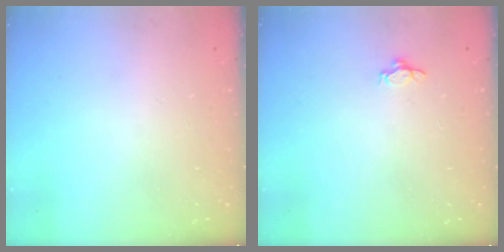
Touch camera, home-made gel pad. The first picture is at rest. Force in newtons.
{"total": 2.7, "press": 2.6, "slide": 1.0}